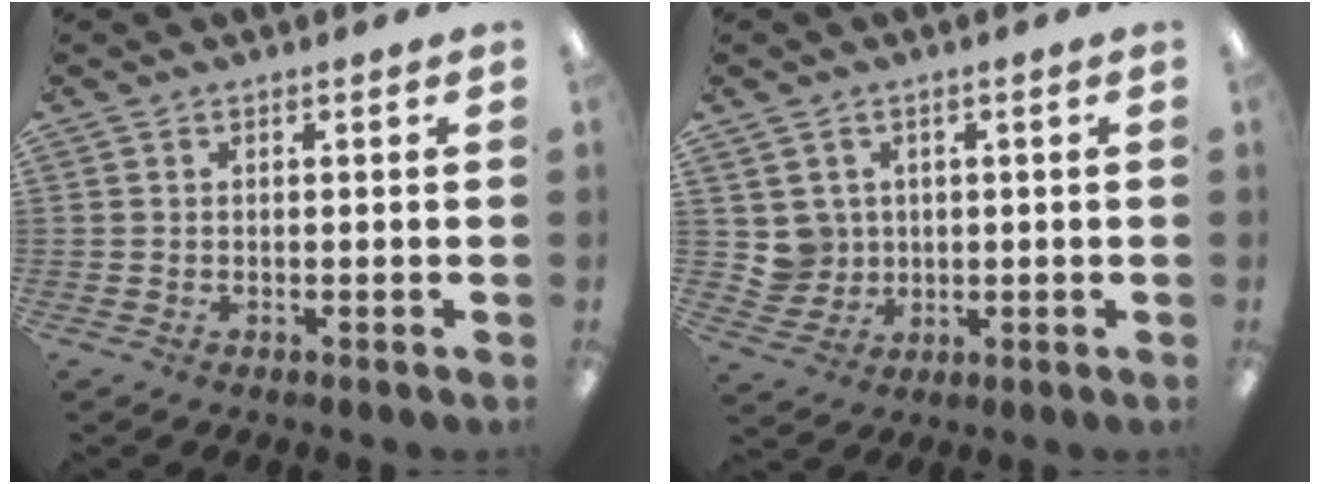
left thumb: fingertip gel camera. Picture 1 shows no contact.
{"total": 5.2, "force": [1.6, 4.9, 0.1], "torque": [-0.008, 0.000, 0.034]}